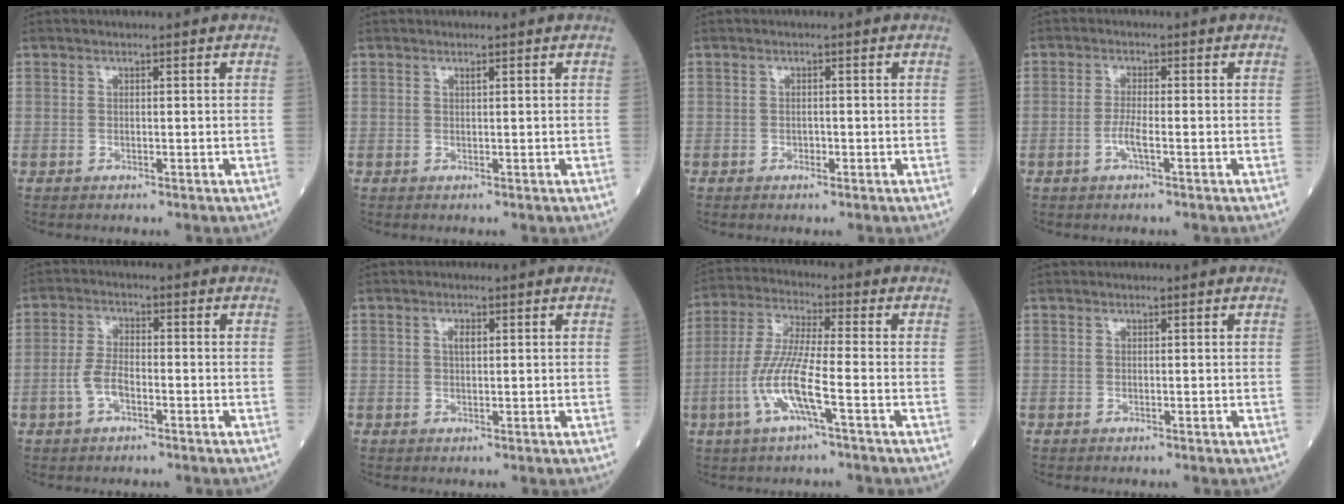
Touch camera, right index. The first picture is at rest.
{"total": 0.0}
{"total": 0.6, "force": [-0.3, 0.4, 0.3], "torque": [-0.003, 0.003, -0.005]}
{"total": 2.5, "force": [-1.0, 0.0, 2.3], "torque": [-0.047, -0.001, -0.023]}
{"total": 4.2, "force": [-1.7, 1.8, 3.4], "torque": [-0.076, 0.007, -0.035]}
{"total": 1.4, "force": [0.4, 0.5, 1.2], "torque": [-0.024, 0.001, 0.007]}
{"total": 9.5, "force": [-3.4, 0.3, 8.8], "torque": [-0.187, -0.003, -0.070]}
{"total": 0.0}